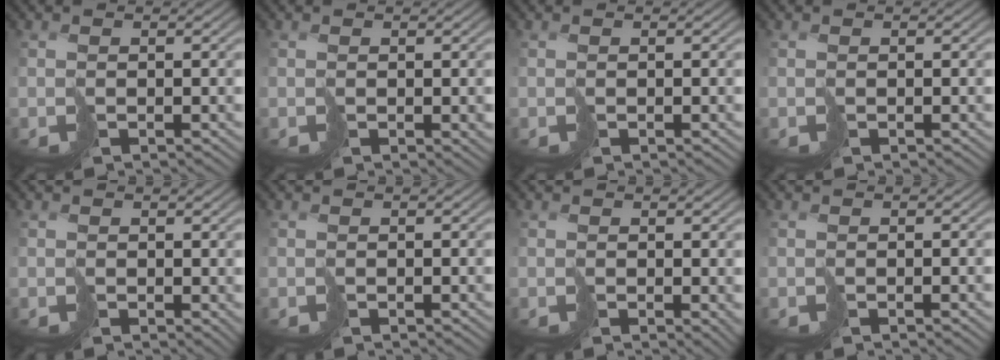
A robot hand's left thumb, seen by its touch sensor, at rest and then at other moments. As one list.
[{"total": 0.9, "force": [0.3, 0.7, 0.6], "torque": [-0.012, -0.001, 0.006]}, {"total": 0.0}, {"total": 0.0}, {"total": 0.9, "force": [0.7, 0.5, 0.4], "torque": [-0.012, -0.001, 0.014]}, {"total": 0.0}, {"total": 1.6, "force": [0.4, 0.9, 1.3], "torque": [-0.021, -0.002, 0.008]}, {"total": 0.5, "force": [-0.3, 0.0, 0.4], "torque": [-0.006, 0.003, -0.003]}]